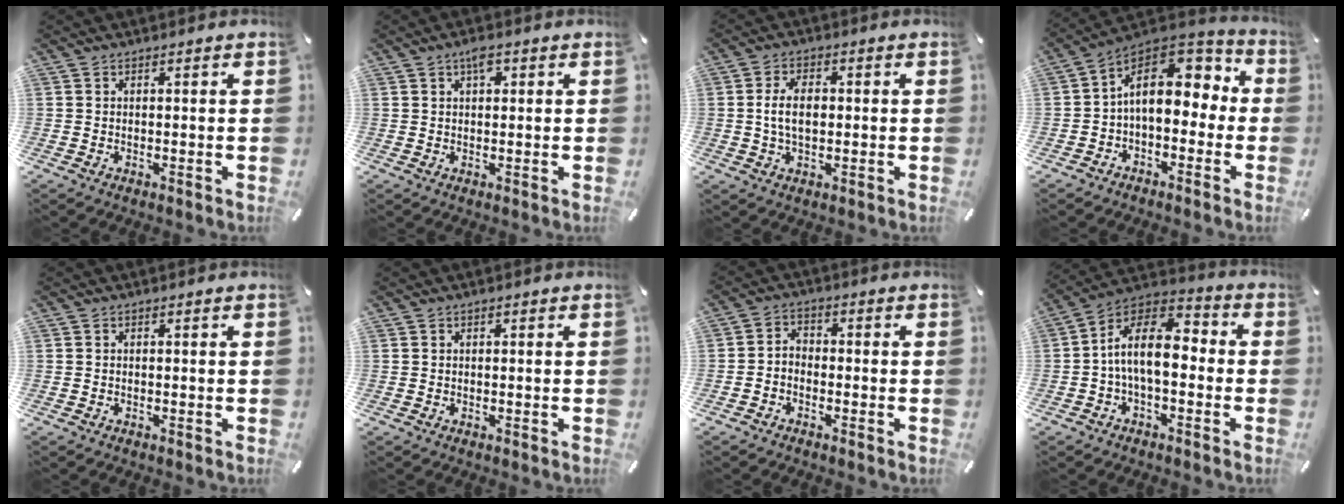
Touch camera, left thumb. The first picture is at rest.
{"total": 3.0, "force": [1.3, 1.5, 2.3], "torque": [-0.034, 0.000, 0.018]}
{"total": 6.6, "force": [0.2, 3.8, 5.4], "torque": [-0.110, 0.003, -0.002]}
{"total": 13.6, "force": [3.0, 9.0, 9.7], "torque": [-0.156, -0.013, 0.049]}
{"total": 0.0}
{"total": 0.0}
{"total": 2.9, "force": [-2.2, 1.7, 0.8], "torque": [-0.015, 0.016, -0.044]}
{"total": 12.6, "force": [-1.6, 7.2, 10.2], "torque": [-0.204, 0.011, -0.030]}